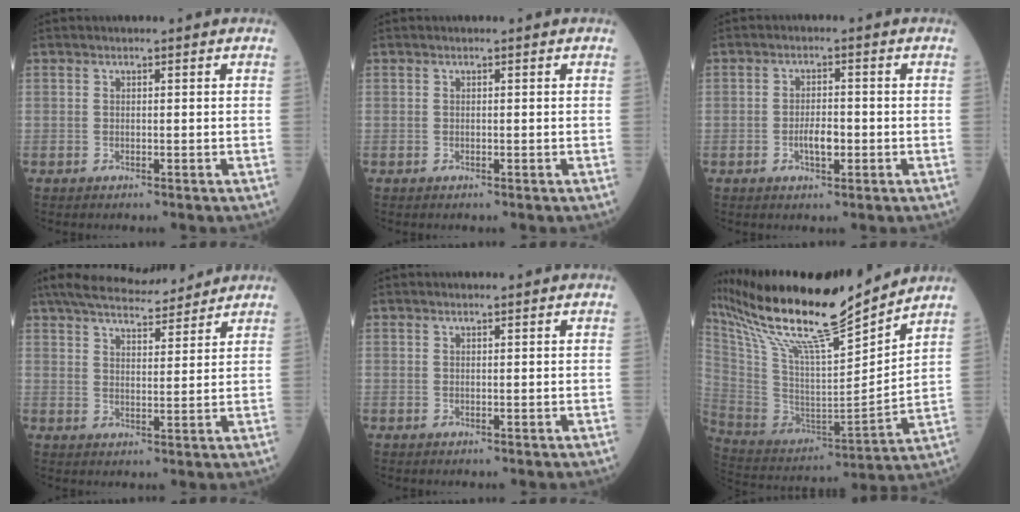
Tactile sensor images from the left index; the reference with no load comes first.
{"total": 0.0}
{"total": 3.2, "force": [-1.0, 1.2, 2.8], "torque": [-0.055, 0.001, -0.016]}
{"total": 14.1, "force": [12.6, 2.6, 5.9], "torque": [-0.104, 0.028, 0.194]}
{"total": 1.0, "force": [0.8, -0.1, 0.5], "torque": [-0.008, 0.007, 0.016]}
{"total": 22.1, "force": [19.0, 0.8, 11.1], "torque": [-0.213, -0.022, 0.337]}